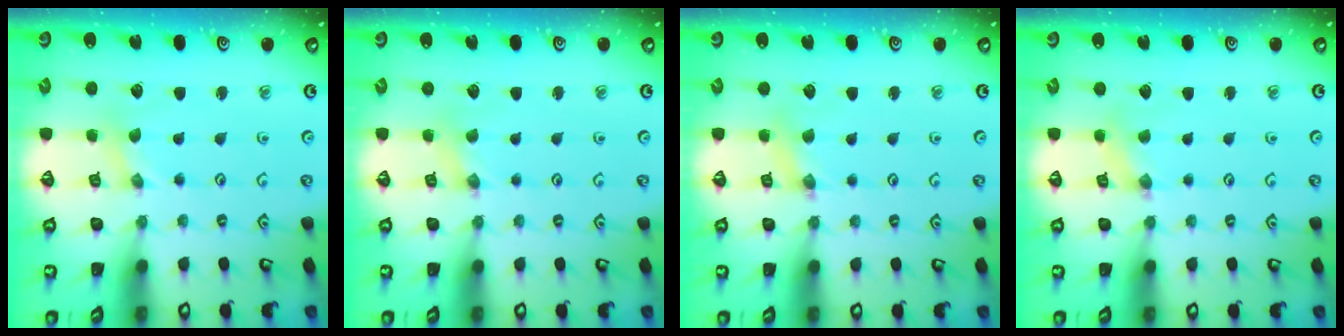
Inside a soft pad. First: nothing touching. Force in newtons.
{"total": 2.3, "press": 2.3, "slide": 0.3}
{"total": 2.3, "press": 2.3, "slide": 0.3}
{"total": 0.9, "press": 0.9, "slide": 0.3}